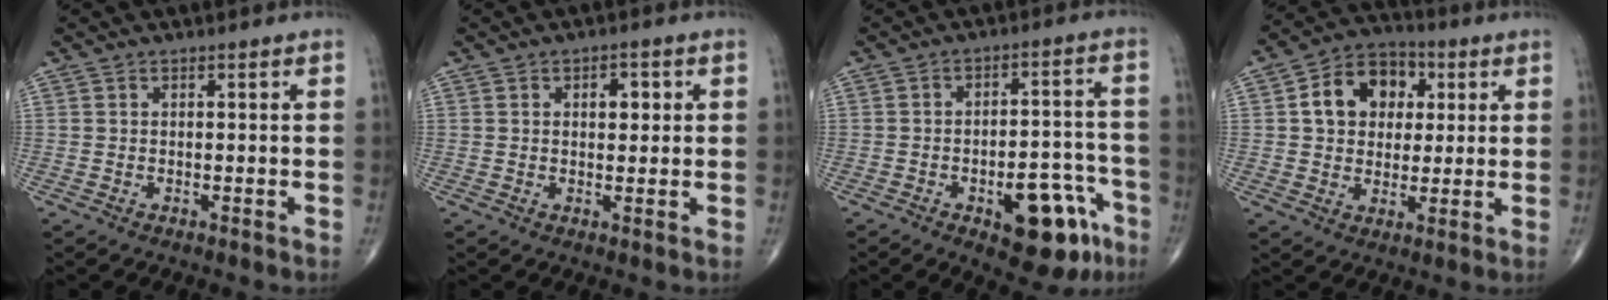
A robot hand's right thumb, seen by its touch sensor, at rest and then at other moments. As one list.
[{"total": 3.6, "force": [1.0, 2.1, 2.7], "torque": [-0.026, -0.001, 0.012]}, {"total": 17.0, "force": [-8.4, 7.2, 12.9], "torque": [-0.129, 0.064, -0.102]}, {"total": 12.4, "force": [2.9, 9.5, 7.5], "torque": [-0.087, 0.009, 0.039]}]